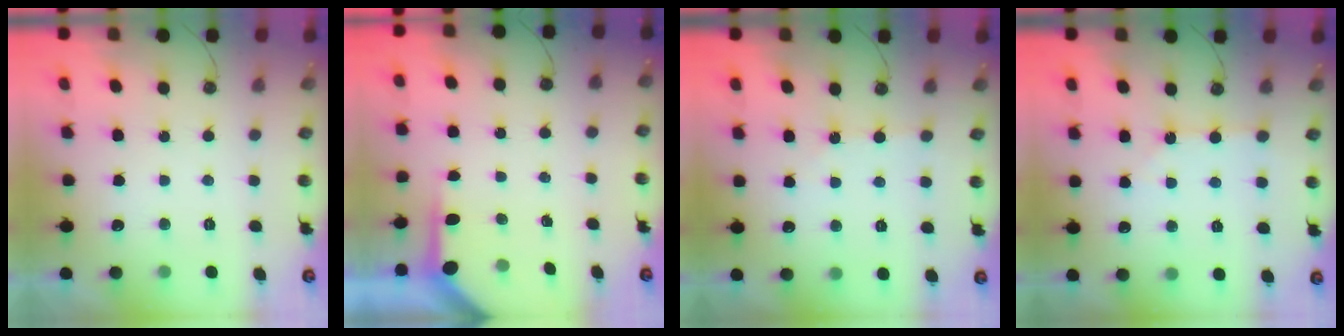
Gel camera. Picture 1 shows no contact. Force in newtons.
{"total": 4.6, "press": 4.5, "slide": 0.4}
{"total": 1.9, "press": 1.8, "slide": 0.4}
{"total": 1.8, "press": 1.7, "slide": 0.3}